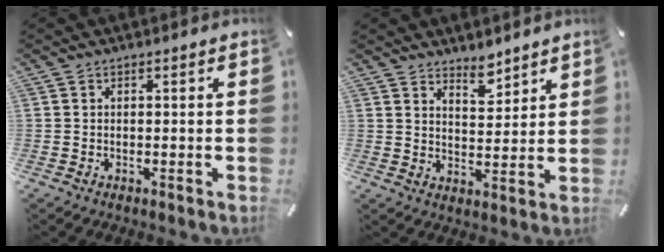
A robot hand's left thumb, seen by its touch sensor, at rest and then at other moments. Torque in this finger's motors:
{"motor_torque": [0.81, -0.18, 0.38, -0.41, 0.04]}